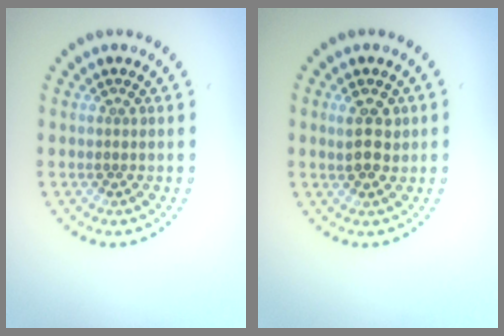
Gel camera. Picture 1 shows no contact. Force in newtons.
{"total": 2.6, "press": 2.6, "slide": 0.4}